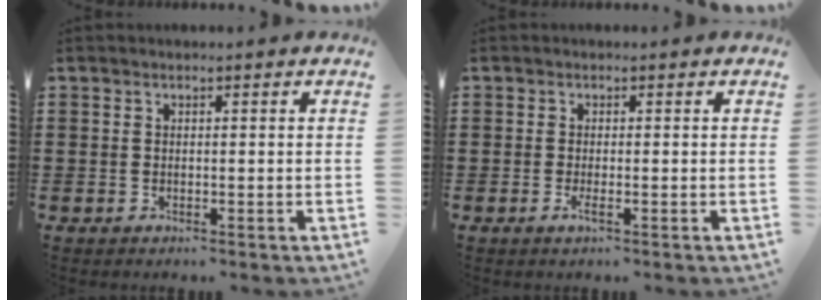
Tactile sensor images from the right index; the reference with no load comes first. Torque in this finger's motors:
{"motor_torque": [-0.88, 0.95, -0.19, -0.12]}